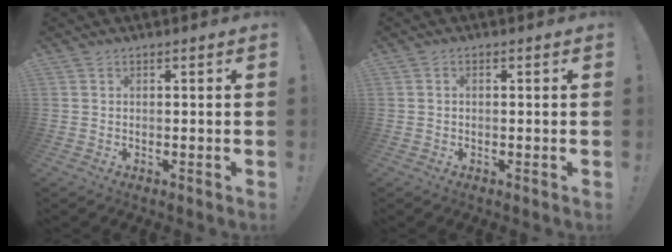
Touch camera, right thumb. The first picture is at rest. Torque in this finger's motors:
{"motor_torque": [-0.01, -0.16, -0.10, 0.05, 0.03]}